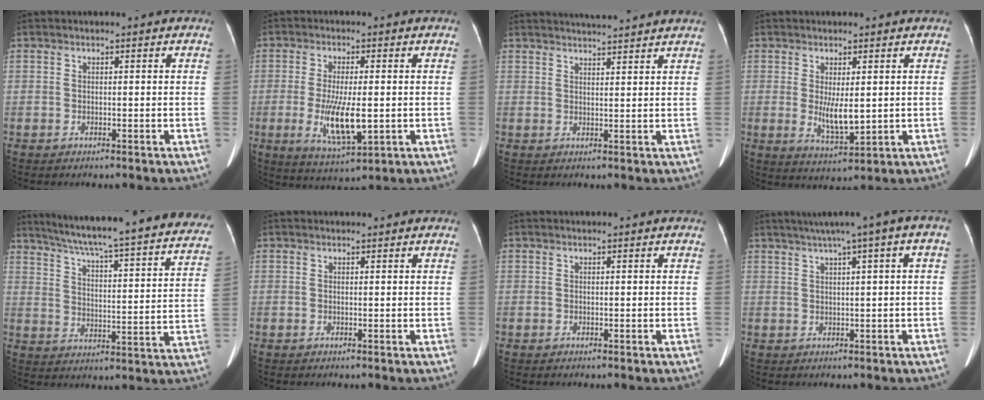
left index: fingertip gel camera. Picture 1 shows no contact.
{"total": 8.6, "force": [-1.1, 2.2, 8.2], "torque": [-0.161, -0.022, -0.013]}
{"total": 8.1, "force": [7.7, -0.4, 2.6], "torque": [-0.043, 0.022, 0.099]}
{"total": 5.1, "force": [0.4, 1.4, 4.9], "torque": [-0.089, -0.015, 0.016]}
{"total": 33.1, "force": [29.6, 2.7, 14.6], "torque": [-0.224, -0.074, 0.365]}
{"total": 0.8, "force": [0.8, 0.2, 0.2], "torque": [-0.011, 0.006, 0.009]}
{"total": 0.0}
{"total": 8.1, "force": [3.8, 0.0, 7.2], "torque": [-0.101, 0.040, 0.054]}